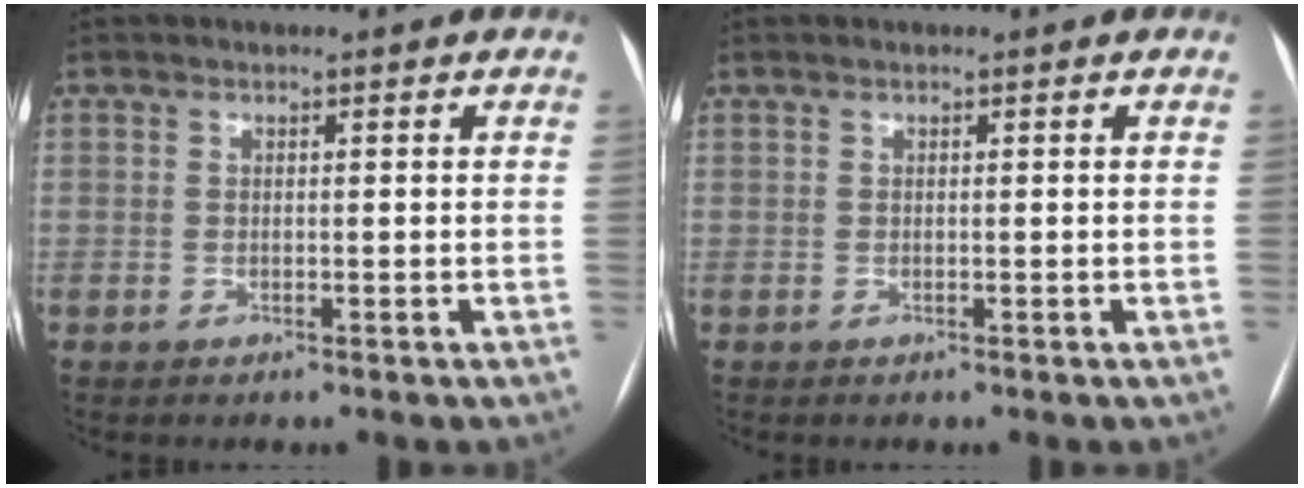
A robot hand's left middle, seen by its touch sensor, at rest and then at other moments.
{"total": 0.0}